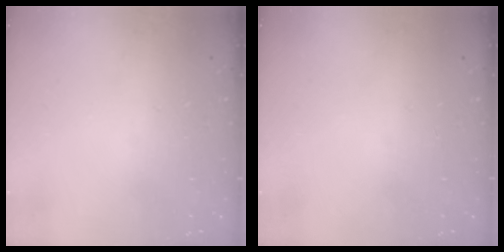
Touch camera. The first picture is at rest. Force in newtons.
{"total": 0.0}